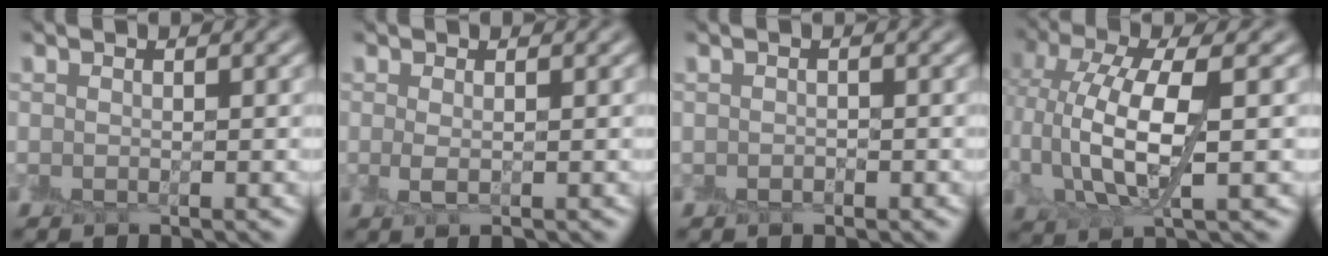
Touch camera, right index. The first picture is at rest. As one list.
[{"total": 1.1, "force": [0.1, 0.3, 1.0], "torque": [-0.023, -0.001, 0.002]}, {"total": 0.0}, {"total": 8.0, "force": [1.4, 3.6, 7.0], "torque": [-0.148, 0.010, 0.025]}]